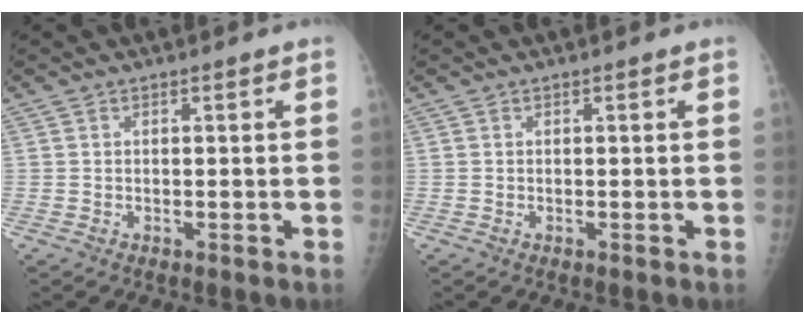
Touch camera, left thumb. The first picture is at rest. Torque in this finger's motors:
{"motor_torque": [0.00, 0.00, 0.00, 0.00, 0.00]}